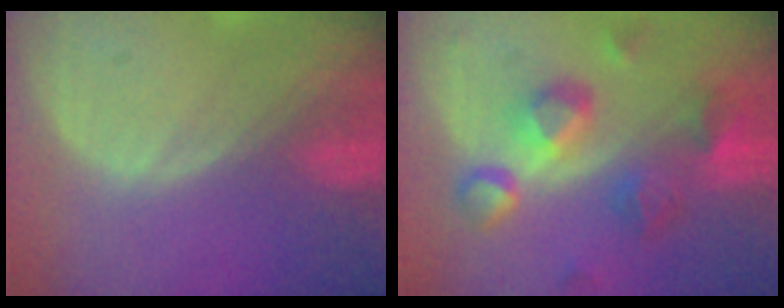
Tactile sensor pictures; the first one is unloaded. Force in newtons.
{"total": 9.5, "press": 8.4, "slide": 4.5}